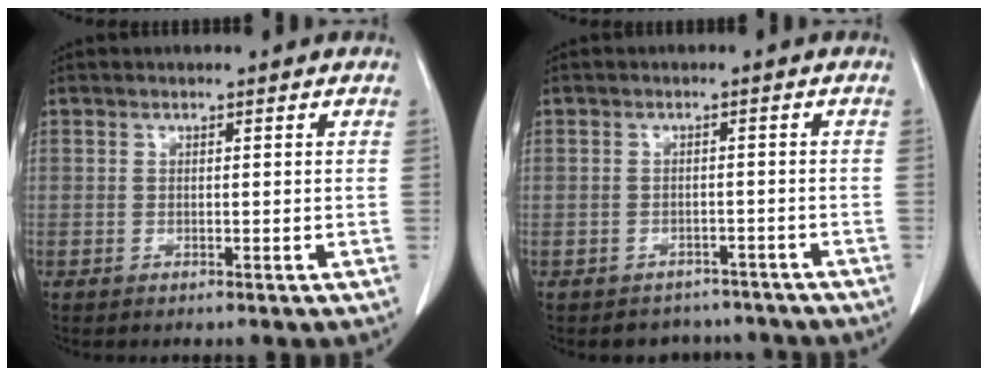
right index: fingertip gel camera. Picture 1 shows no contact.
{"total": 4.5, "force": [-3.7, 2.5, -0.5], "torque": [0.012, 0.017, -0.050]}